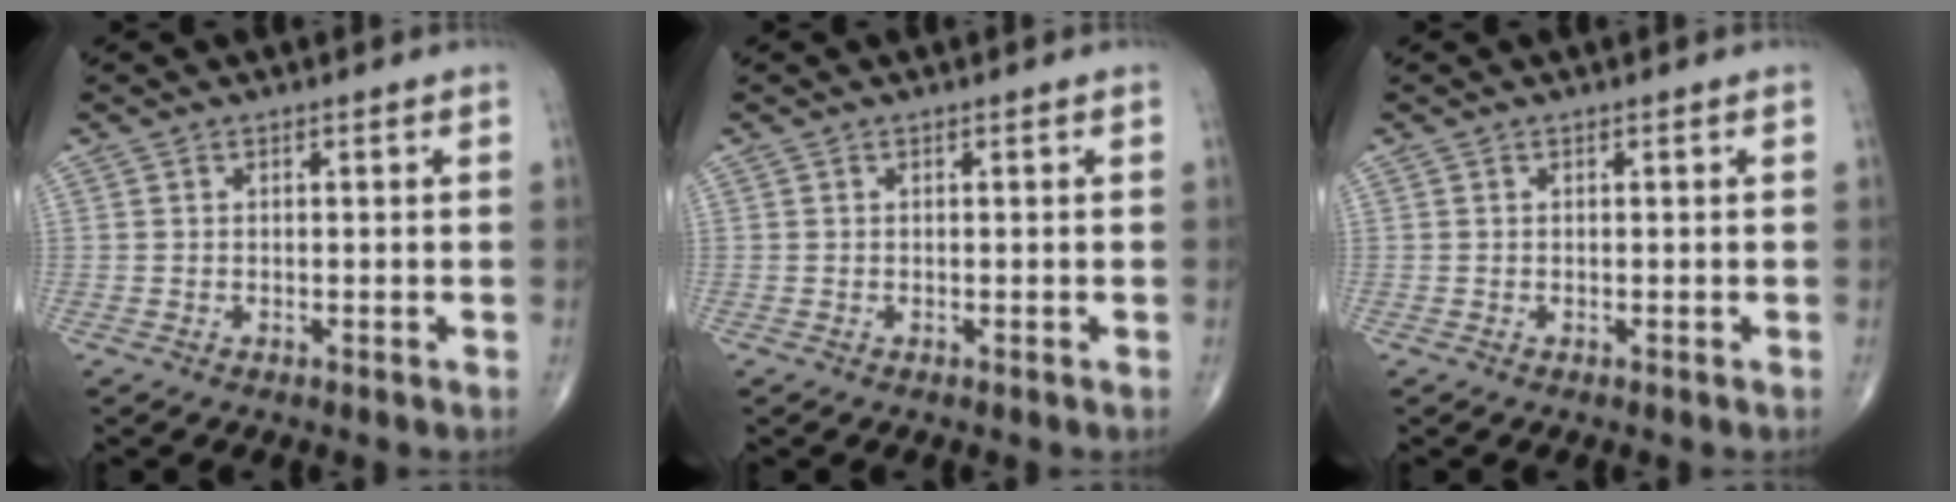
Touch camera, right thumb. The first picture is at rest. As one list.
[{"total": 0.0}, {"total": 0.0}]